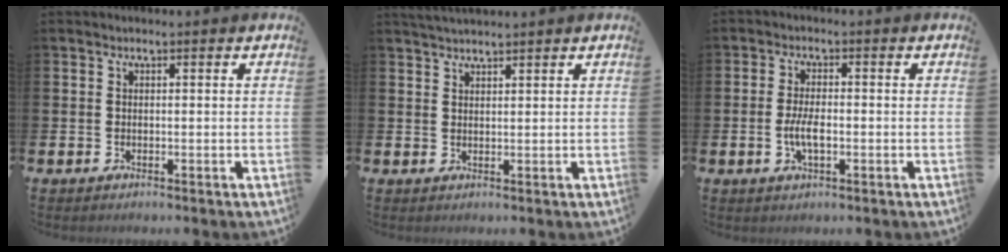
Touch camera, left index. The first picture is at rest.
{"total": 2.1, "force": [2.0, 0.1, 0.3], "torque": [-0.008, -0.005, 0.037]}
{"total": 3.7, "force": [-0.9, 1.4, 3.4], "torque": [-0.057, -0.004, -0.020]}